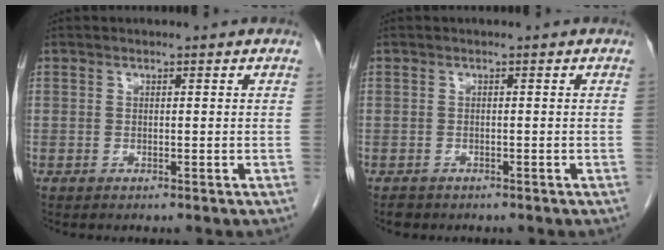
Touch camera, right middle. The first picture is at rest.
{"total": 1.2, "force": [-0.9, 0.7, 0.1], "torque": [-0.011, -0.001, -0.014]}